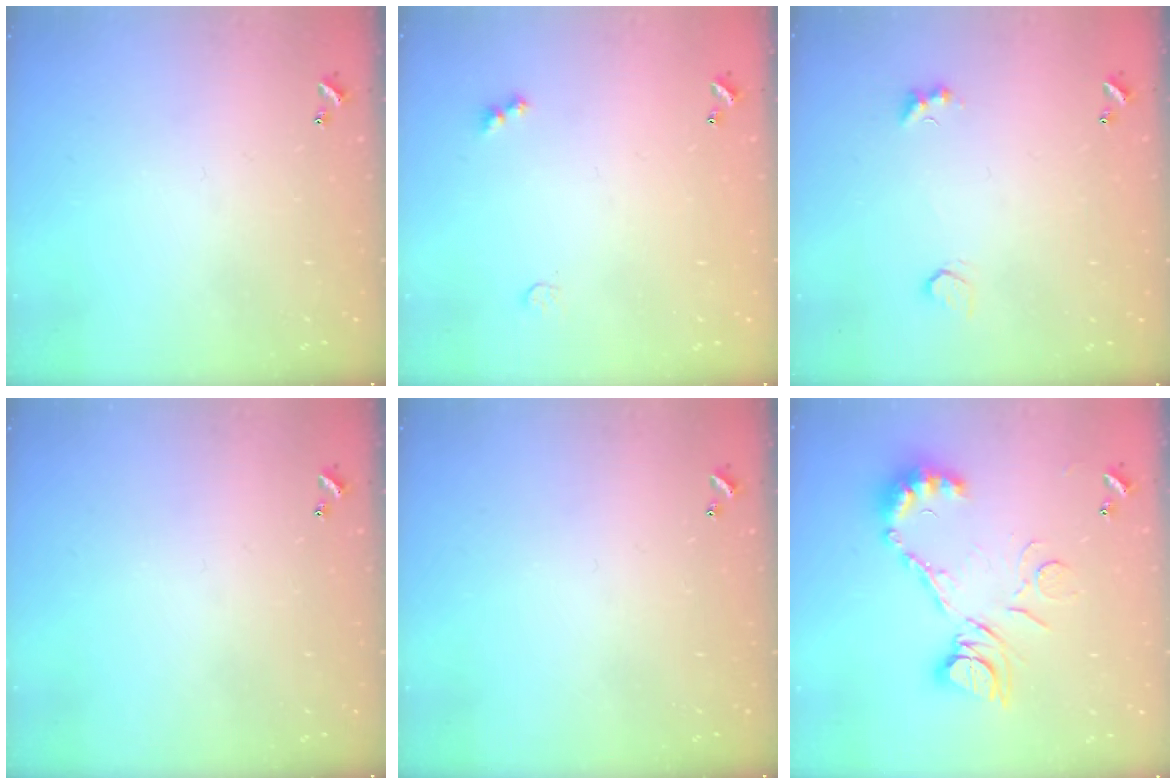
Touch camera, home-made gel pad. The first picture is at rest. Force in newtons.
{"total": 4.3, "press": 4.3, "slide": 0.6}
{"total": 2.8, "press": 2.6, "slide": 1.0}
{"total": 0.0}
{"total": 0.0}
{"total": 14.1, "press": 14.0, "slide": 1.4}